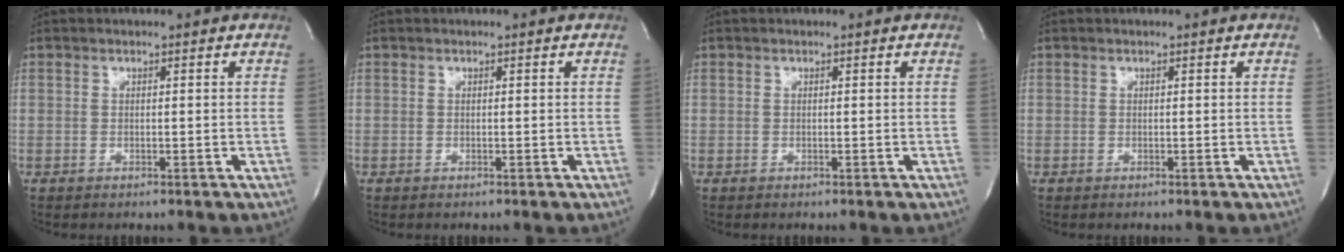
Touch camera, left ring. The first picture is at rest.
{"total": 0.0}
{"total": 0.0}
{"total": 0.0}